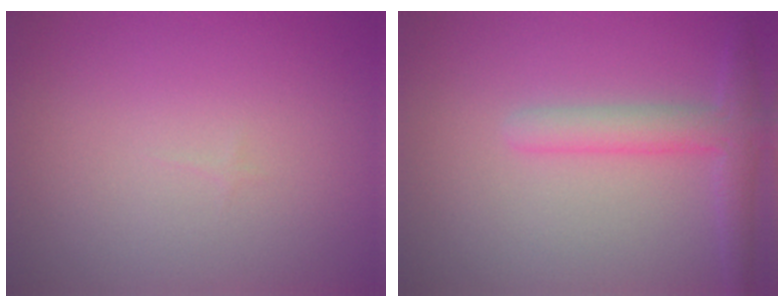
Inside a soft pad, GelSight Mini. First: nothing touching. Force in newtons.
{"total": 3.0, "press": 3.0, "slide": 0.2}